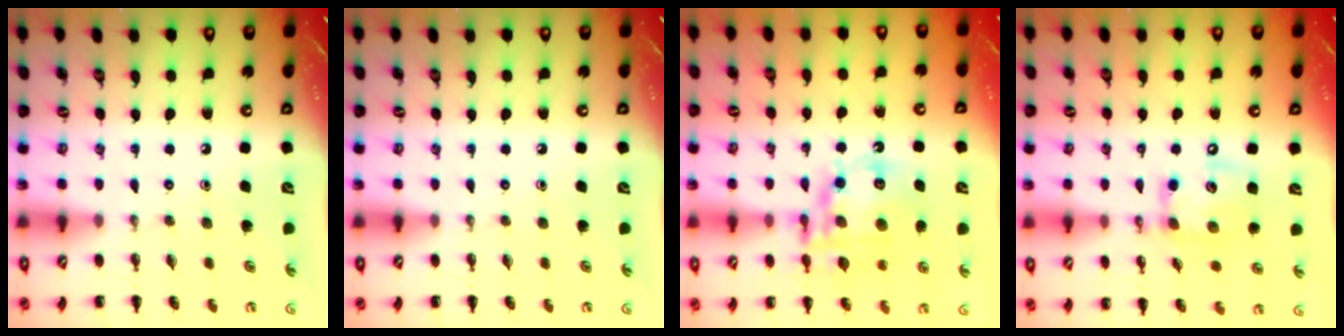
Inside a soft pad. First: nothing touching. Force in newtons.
{"total": 0.0}
{"total": 15.2, "press": 14.8, "slide": 3.6}
{"total": 12.8, "press": 12.7, "slide": 1.7}